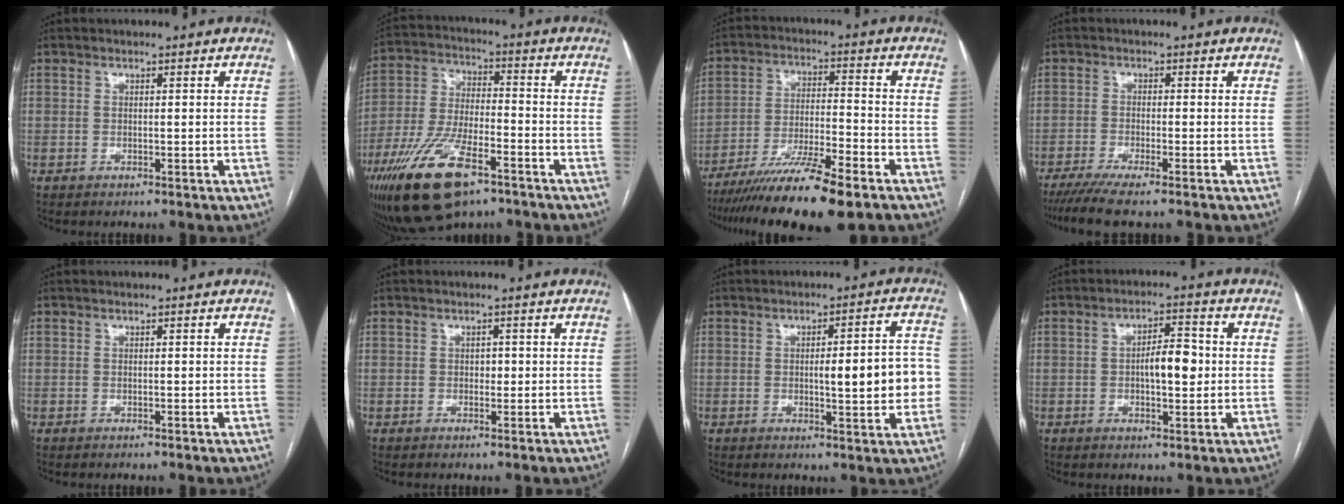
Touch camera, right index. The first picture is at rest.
{"total": 16.4, "force": [-9.8, 5.7, 11.9], "torque": [-0.250, -0.016, -0.177]}
{"total": 15.1, "force": [-11.1, 1.0, 10.2], "torque": [-0.181, -0.033, -0.190]}
{"total": 6.4, "force": [-5.0, -0.2, 3.9], "torque": [-0.061, -0.014, -0.084]}
{"total": 0.0}
{"total": 1.2, "force": [0.0, 0.8, 0.8], "torque": [-0.009, 0.002, 0.000]}
{"total": 9.5, "force": [-0.7, 2.0, 9.3], "torque": [-0.116, 0.020, -0.007]}
{"total": 6.2, "force": [0.0, 2.1, 5.8], "torque": [-0.096, 0.011, 0.000]}